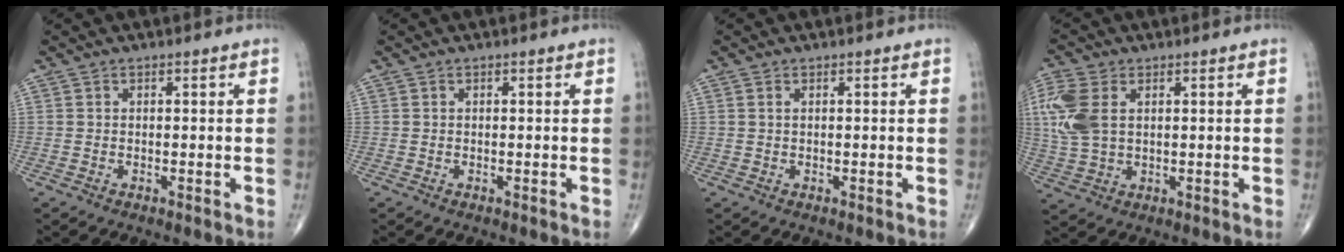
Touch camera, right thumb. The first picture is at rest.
{"total": 0.0}
{"total": 0.8, "force": [0.3, 0.3, 0.6], "torque": [-0.016, 0.007, 0.008]}
{"total": 10.1, "force": [2.5, 6.2, 7.5], "torque": [-0.194, 0.004, 0.054]}